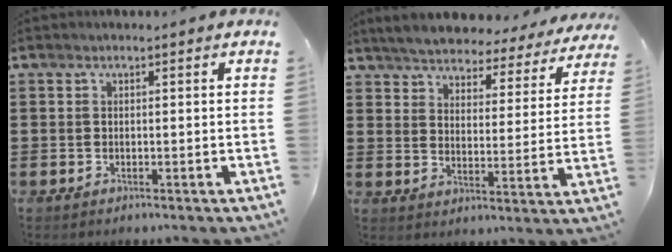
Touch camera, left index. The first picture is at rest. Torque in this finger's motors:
{"motor_torque": [2.14, 0.00, 1.05, 0.21]}